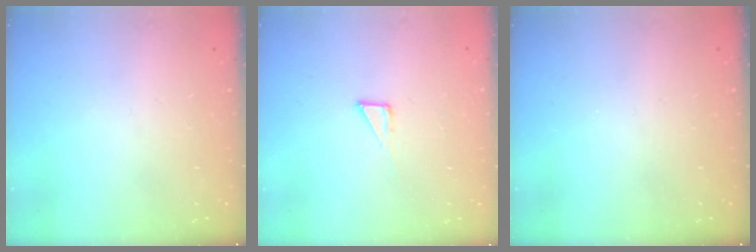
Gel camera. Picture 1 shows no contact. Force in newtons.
{"total": 3.3, "press": 3.3, "slide": 0.3}
{"total": 0.0}